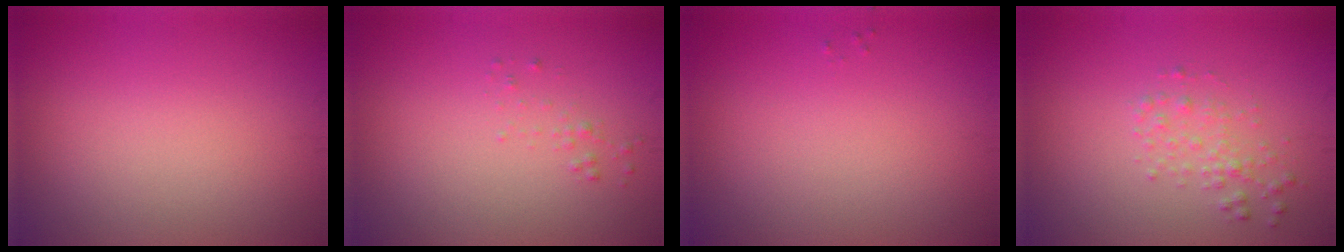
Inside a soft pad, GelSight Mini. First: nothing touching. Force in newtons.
{"total": 0.6, "press": 0.6, "slide": 0.1}
{"total": 0.0}
{"total": 1.6, "press": 1.6, "slide": 0.0}